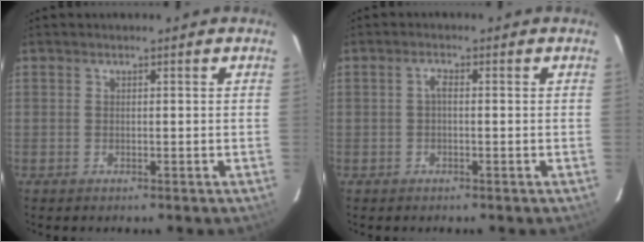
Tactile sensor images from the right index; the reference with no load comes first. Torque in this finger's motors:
{"motor_torque": [0.31, -0.07, 0.23, 0.04]}